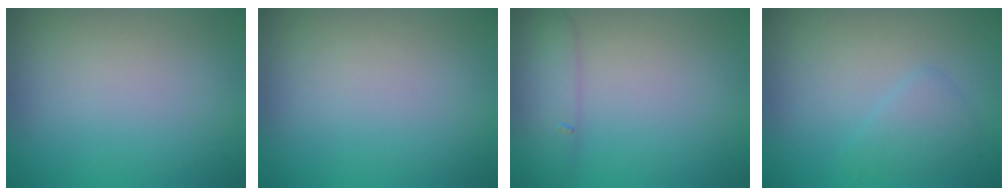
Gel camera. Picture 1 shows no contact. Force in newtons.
{"total": 0.0}
{"total": 2.5, "press": 2.5, "slide": 0.1}
{"total": 1.6, "press": 1.6, "slide": 0.0}